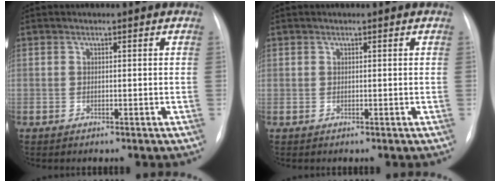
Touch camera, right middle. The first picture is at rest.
{"total": 0.5, "force": [0.0, 0.5, -0.1], "torque": [0.010, 0.006, -0.004]}